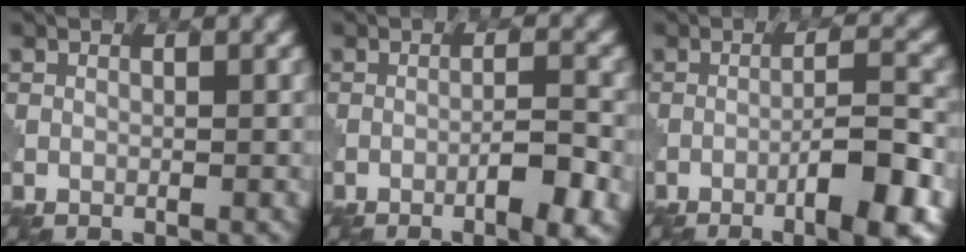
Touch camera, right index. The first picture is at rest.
{"total": 4.6, "force": [-2.1, 0.8, 4.0], "torque": [-0.067, 0.002, -0.033]}
{"total": 6.7, "force": [-3.2, 1.2, 5.8], "torque": [-0.083, 0.013, -0.051]}